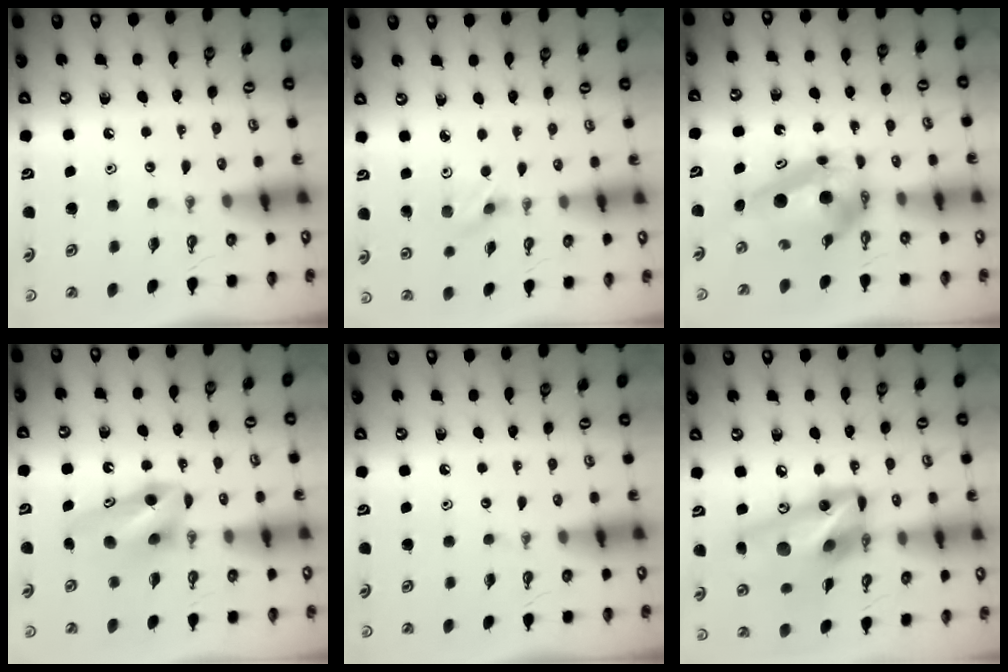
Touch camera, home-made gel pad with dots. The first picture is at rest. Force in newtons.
{"total": 2.1, "press": 2.0, "slide": 0.6}
{"total": 6.8, "press": 6.7, "slide": 1.0}
{"total": 8.2, "press": 8.0, "slide": 1.6}
{"total": 0.0}
{"total": 17.3, "press": 17.0, "slide": 3.2}